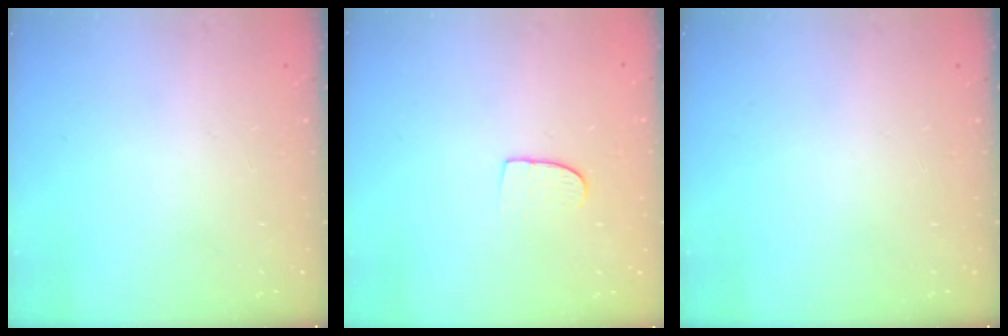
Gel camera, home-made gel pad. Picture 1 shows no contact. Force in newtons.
{"total": 7.3, "press": 7.2, "slide": 0.5}
{"total": 0.0}